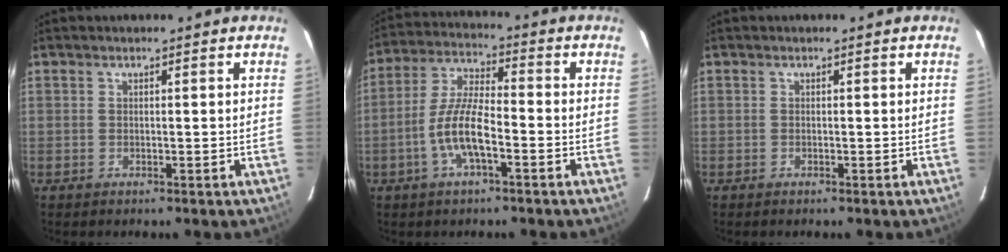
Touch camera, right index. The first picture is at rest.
{"total": 9.3, "force": [-3.7, 2.6, 8.2], "torque": [-0.174, 0.005, -0.070]}
{"total": 0.0}